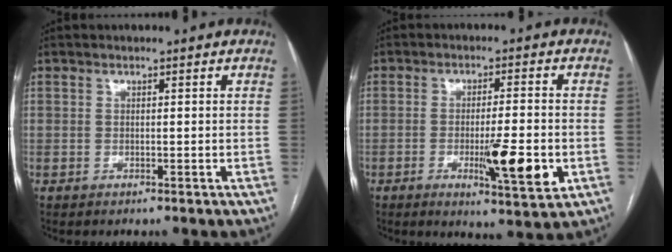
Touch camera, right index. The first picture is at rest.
{"total": 9.6, "force": [-2.7, 1.3, 9.1], "torque": [-0.138, -0.016, -0.038]}